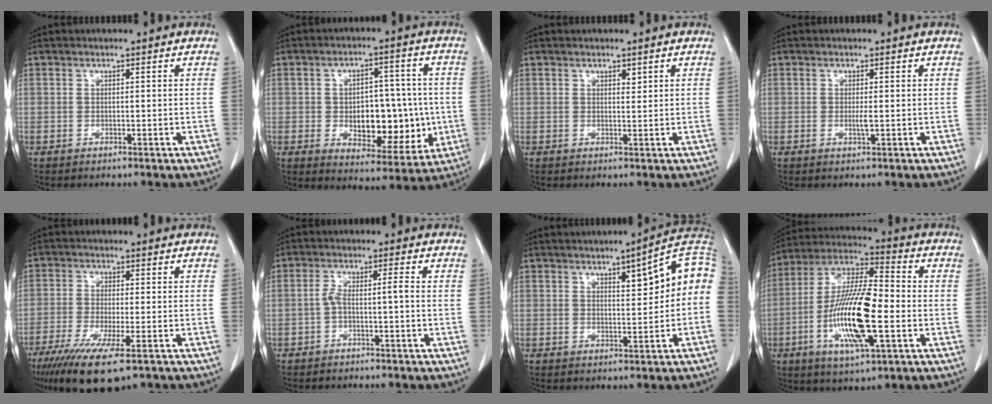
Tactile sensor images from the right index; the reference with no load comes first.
{"total": 13.5, "force": [-1.5, 7.4, 11.2], "torque": [-0.158, 0.018, -0.004]}
{"total": 0.9, "force": [0.6, 0.3, 0.5], "torque": [-0.009, -0.004, 0.010]}
{"total": 1.2, "force": [-0.2, 0.1, 1.2], "torque": [-0.024, -0.003, -0.001]}
{"total": 13.0, "force": [-8.7, 2.2, 9.3], "torque": [-0.167, -0.035, -0.140]}
{"total": 3.0, "force": [-1.1, 0.2, 2.8], "torque": [-0.056, 0.017, -0.019]}
{"total": 8.9, "force": [1.3, 2.2, 8.5], "torque": [-0.108, 0.031, 0.014]}
{"total": 16.9, "force": [-4.1, 3.4, 16.0], "torque": [-0.321, -0.006, -0.074]}